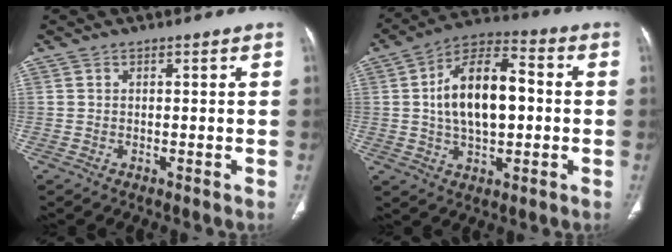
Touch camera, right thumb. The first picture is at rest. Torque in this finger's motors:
{"motor_torque": [-0.26, 0.82, 0.50, 0.37, 0.36]}